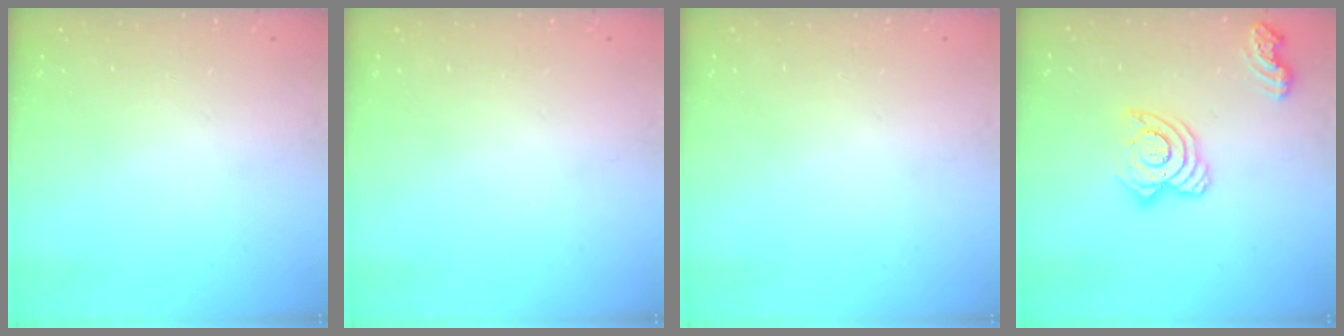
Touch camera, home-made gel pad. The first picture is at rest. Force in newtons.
{"total": 0.0}
{"total": 0.0}
{"total": 13.9, "press": 13.8, "slide": 1.5}